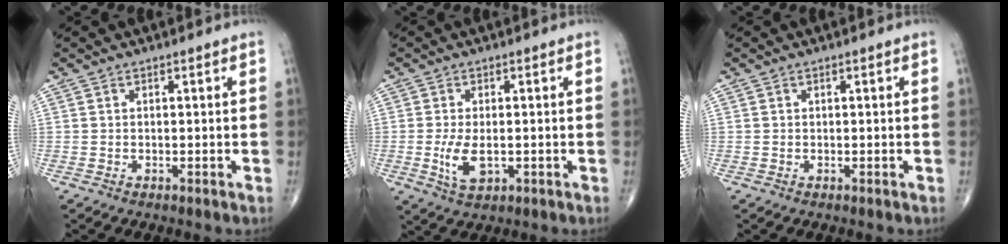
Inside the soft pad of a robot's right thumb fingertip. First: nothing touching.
{"total": 5.5, "force": [-0.9, 2.8, 4.7], "torque": [-0.095, -0.011, -0.013]}
{"total": 0.0}